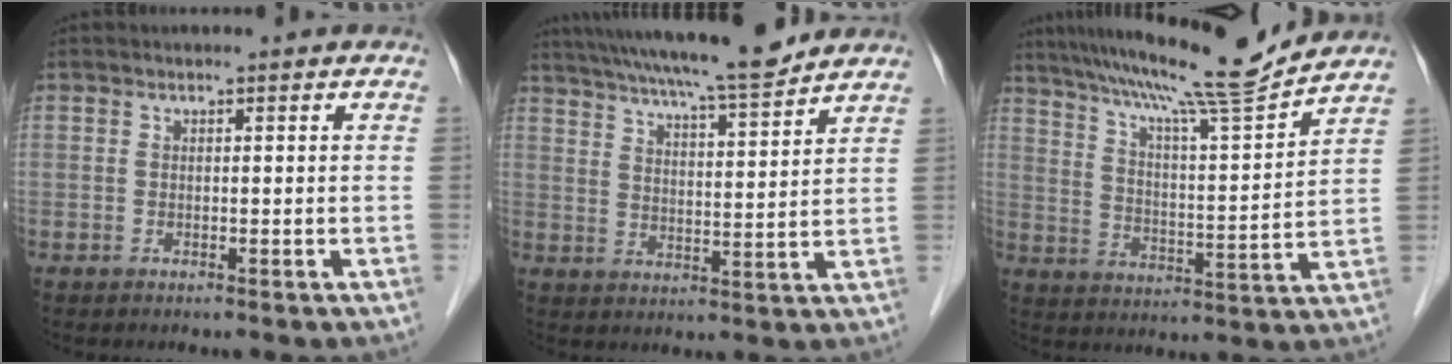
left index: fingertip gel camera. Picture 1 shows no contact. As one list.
[{"total": 15.7, "force": [13.9, 0.4, 7.3], "torque": [-0.123, 0.006, 0.210]}, {"total": 16.0, "force": [14.1, -1.3, 7.3], "torque": [-0.128, -0.015, 0.217]}]